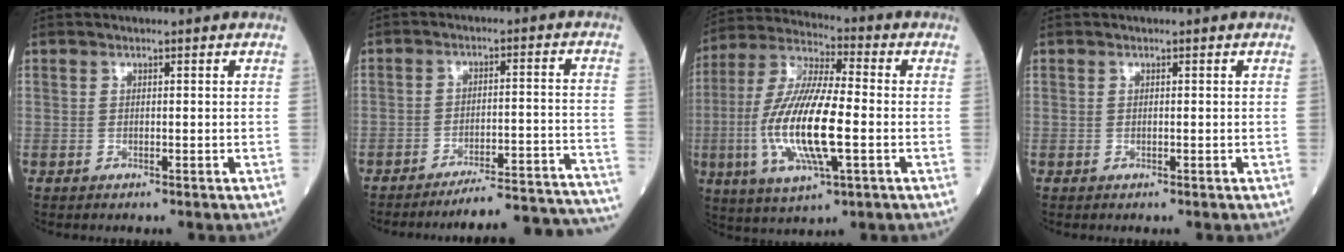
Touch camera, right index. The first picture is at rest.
{"total": 19.7, "force": [-19.2, -1.0, 3.9], "torque": [-0.001, 0.009, -0.244]}
{"total": 16.5, "force": [-3.0, 3.3, 15.8], "torque": [-0.332, -0.009, -0.054]}
{"total": 0.0}